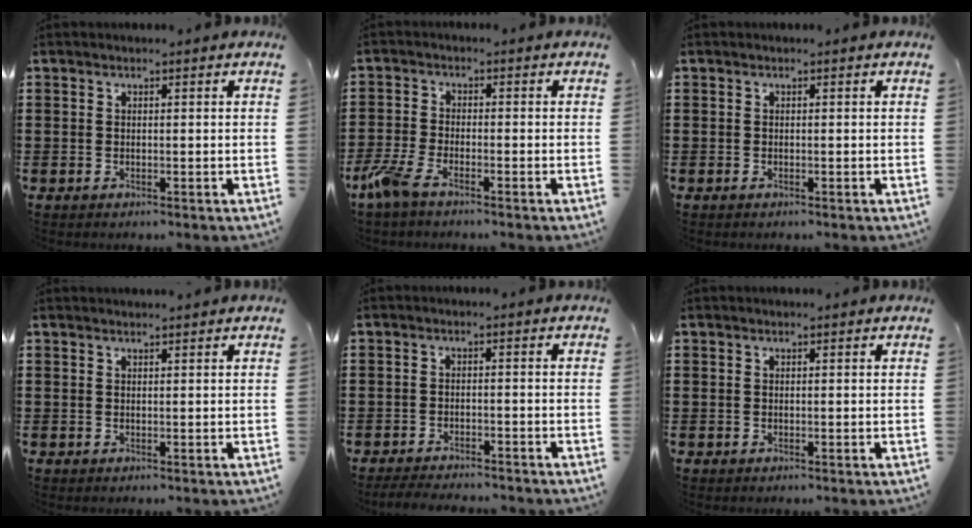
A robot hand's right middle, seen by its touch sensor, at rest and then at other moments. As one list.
[{"total": 4.5, "force": [-3.2, 0.9, 3.0], "torque": [-0.091, -0.016, -0.070]}, {"total": 0.0}, {"total": 0.8, "force": [0.8, -0.1, 0.1], "torque": [-0.004, -0.002, 0.016]}, {"total": 2.6, "force": [-2.5, 0.1, 0.5], "torque": [-0.011, -0.001, -0.052]}, {"total": 0.0}]